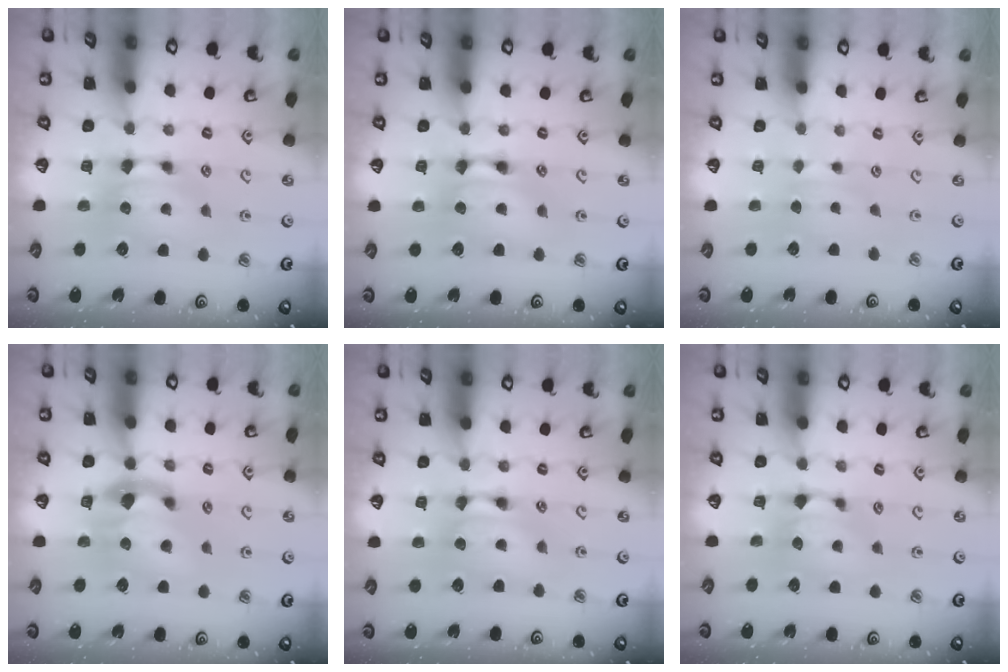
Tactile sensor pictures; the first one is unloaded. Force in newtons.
{"total": 2.0, "press": 2.0, "slide": 0.1}
{"total": 2.1, "press": 2.0, "slide": 0.4}
{"total": 3.9, "press": 3.5, "slide": 1.7}
{"total": 1.9, "press": 1.9, "slide": 0.2}
{"total": 0.9, "press": 0.2, "slide": 0.9}